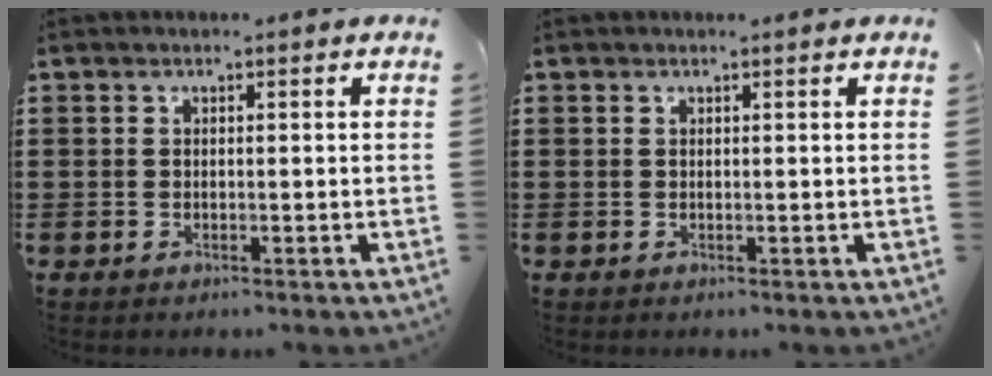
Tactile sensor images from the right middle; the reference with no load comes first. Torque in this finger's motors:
{"motor_torque": [0.03, -0.03, -0.07, -0.01]}